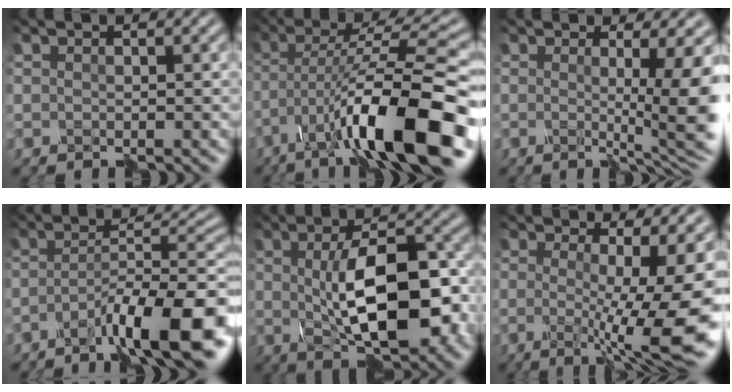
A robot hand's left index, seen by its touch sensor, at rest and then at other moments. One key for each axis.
{"total": 13.0, "fx": -6.5, "fy": 2.4, "fz": 10.9, "tx": -0.187, "ty": 0.011, "tz": -0.098}
{"total": 7.5, "fx": -0.3, "fy": 1.3, "fz": 7.3, "tx": -0.088, "ty": -0.008, "tz": -0.002}
{"total": 10.0, "fx": -5.8, "fy": 1.7, "fz": 7.9, "tx": -0.121, "ty": 0.007, "tz": -0.095}
{"total": 9.9, "fx": -0.7, "fy": 3.7, "fz": 9.2, "tx": -0.145, "ty": 0.000, "tz": -0.007}
{"total": 10.5, "fx": -1.3, "fy": 2.1, "fz": 10.2, "tx": -0.143, "ty": -0.015, "tz": -0.019}